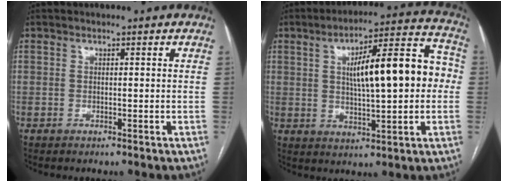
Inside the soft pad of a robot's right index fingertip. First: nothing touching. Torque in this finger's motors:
{"motor_torque": [0.60, 0.00, 0.84, 0.19]}